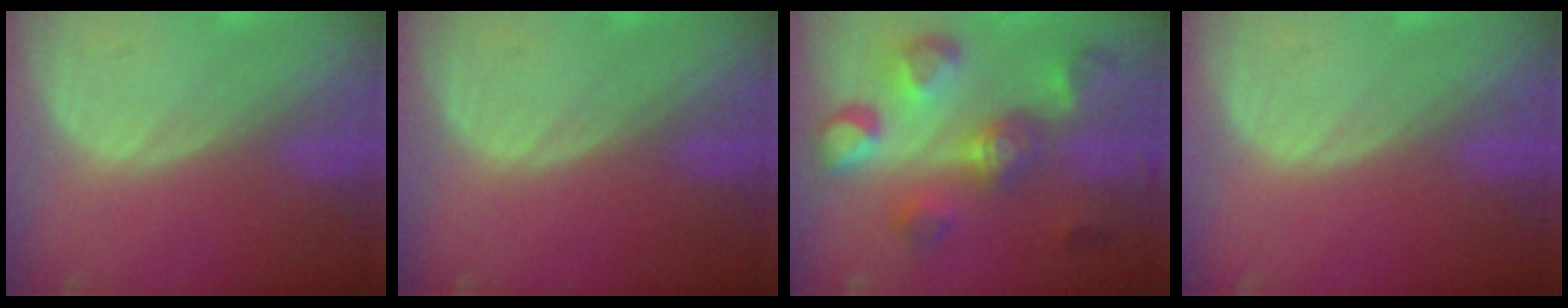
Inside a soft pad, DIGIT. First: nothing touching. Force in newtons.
{"total": 0.0}
{"total": 10.4, "press": 10.1, "slide": 2.8}
{"total": 0.0}